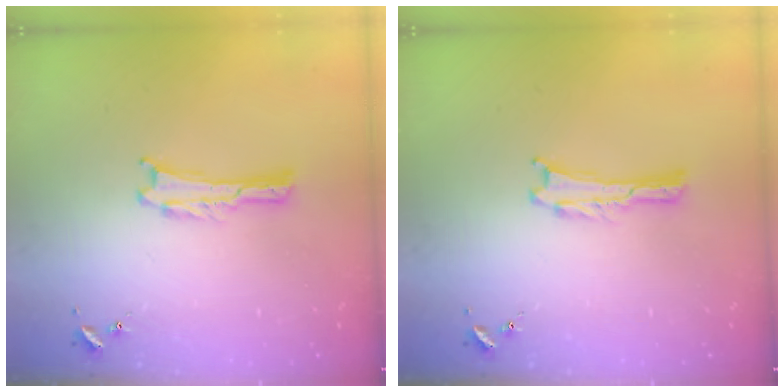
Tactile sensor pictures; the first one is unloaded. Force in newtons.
{"total": 0.0}